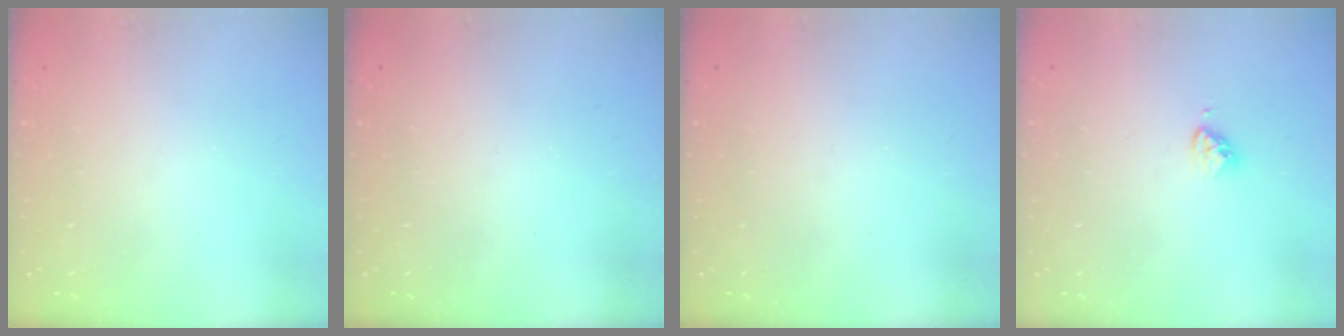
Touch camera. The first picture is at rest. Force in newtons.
{"total": 0.0}
{"total": 0.0}
{"total": 3.6, "press": 3.5, "slide": 0.7}